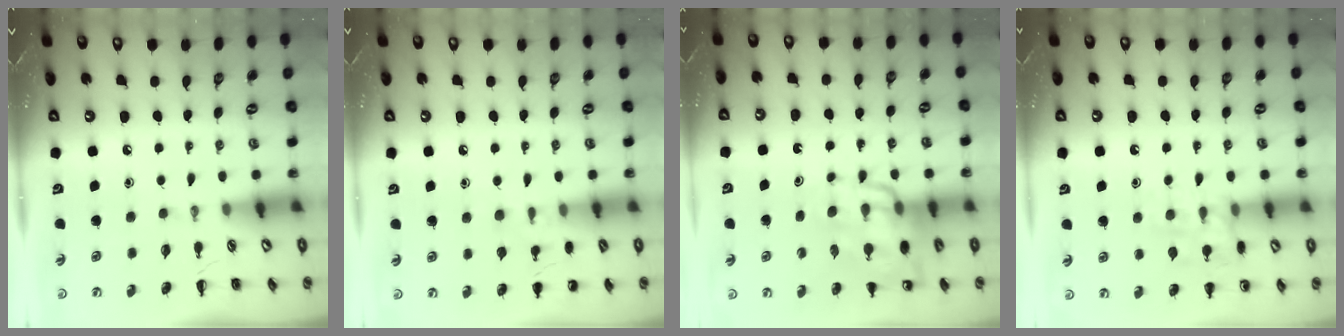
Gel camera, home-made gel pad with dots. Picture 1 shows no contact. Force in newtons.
{"total": 6.6, "press": 6.3, "slide": 1.9}
{"total": 15.5, "press": 15.0, "slide": 3.8}
{"total": 12.4, "press": 12.4, "slide": 0.8}